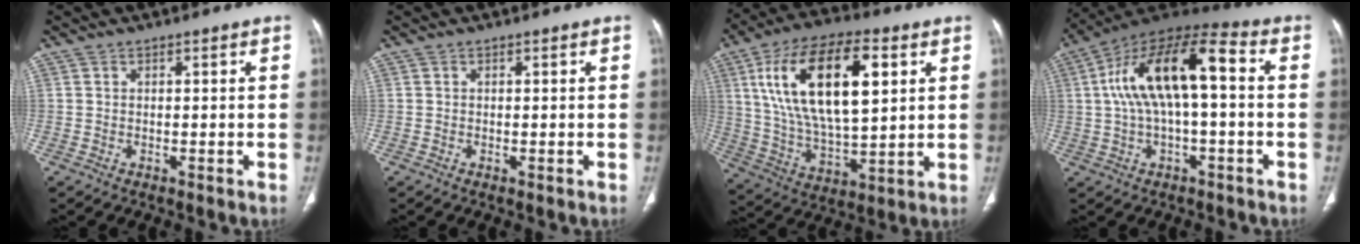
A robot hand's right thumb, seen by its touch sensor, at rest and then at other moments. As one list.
[{"total": 0.0}, {"total": 23.4, "force": [7.2, 10.6, 19.6], "torque": [-0.344, -0.009, 0.126]}, {"total": 17.0, "force": [1.5, 6.9, 15.5], "torque": [-0.284, 0.050, 0.022]}]